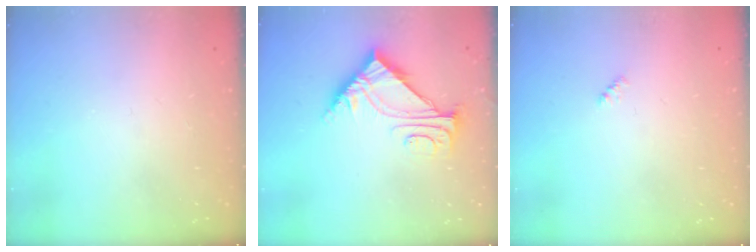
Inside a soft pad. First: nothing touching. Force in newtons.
{"total": 8.0, "press": 8.0, "slide": 0.8}
{"total": 2.4, "press": 2.4, "slide": 0.5}